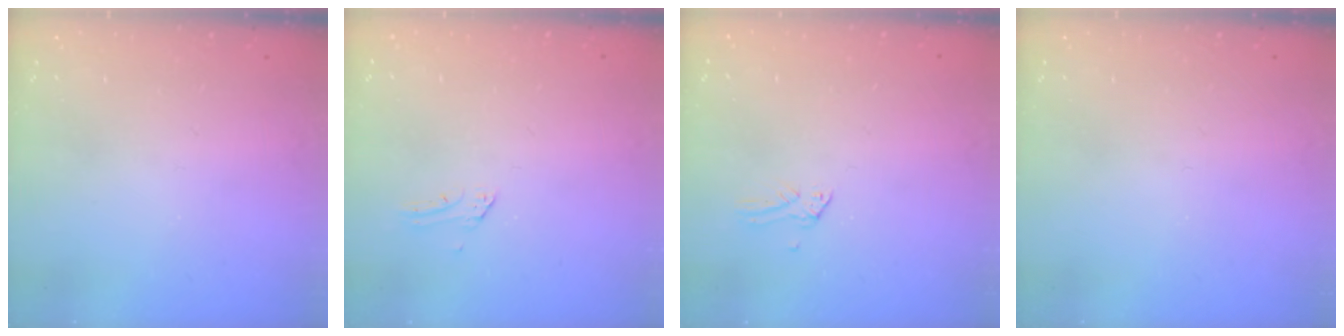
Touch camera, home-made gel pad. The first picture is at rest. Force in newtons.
{"total": 1.4, "press": 1.4, "slide": 0.1}
{"total": 0.0}
{"total": 0.0}